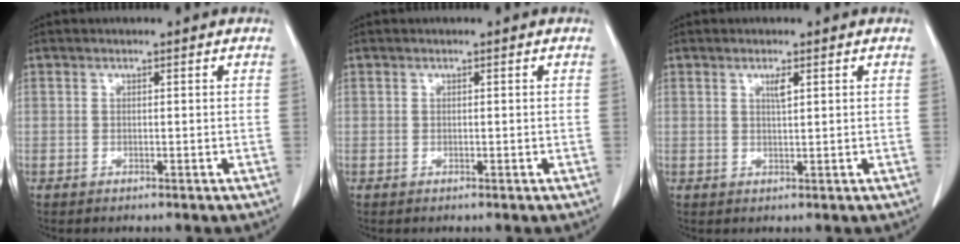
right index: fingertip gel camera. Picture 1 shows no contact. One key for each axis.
{"total": 0.0}
{"total": 1.5, "fx": 0.7, "fy": 0.1, "fz": 1.3, "tx": -0.027, "ty": -0.002, "tz": 0.013}